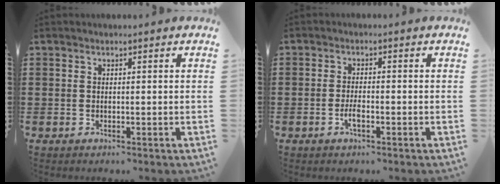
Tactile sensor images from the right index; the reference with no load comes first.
{"total": 2.4, "force": [-1.1, 0.6, 2.1], "torque": [-0.046, -0.001, -0.022]}